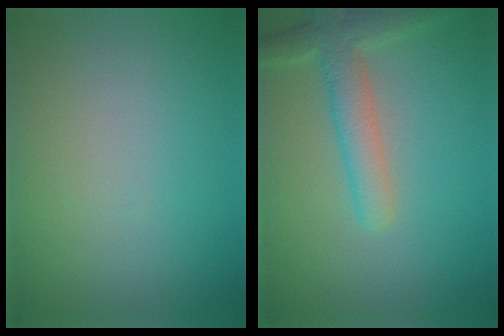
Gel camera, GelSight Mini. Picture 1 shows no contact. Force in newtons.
{"total": 3.7, "press": 3.7, "slide": 0.2}